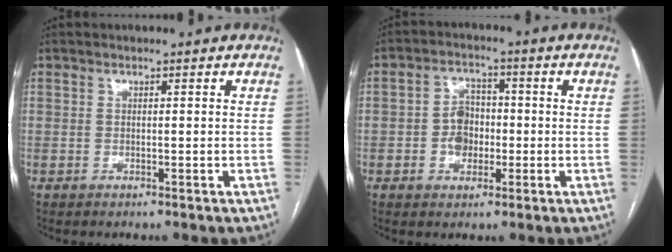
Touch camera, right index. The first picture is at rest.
{"total": 5.2, "force": [-0.9, 4.0, 3.2], "torque": [-0.058, 0.015, -0.014]}